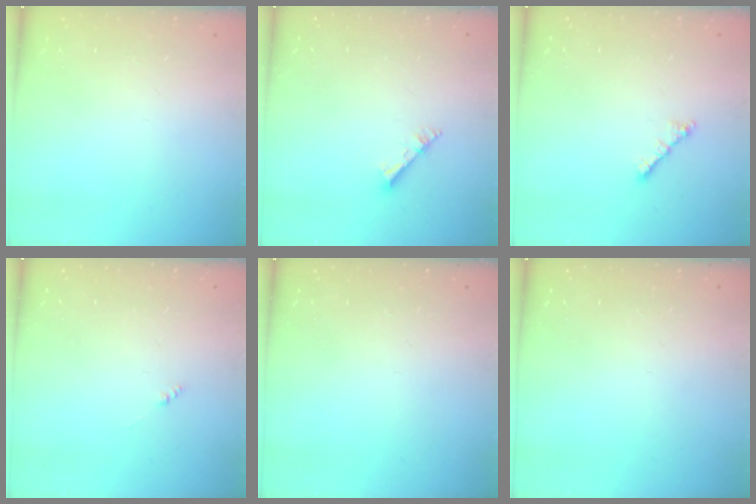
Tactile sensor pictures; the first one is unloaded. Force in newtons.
{"total": 2.7, "press": 2.7, "slide": 0.3}
{"total": 2.0, "press": 1.9, "slide": 0.6}
{"total": 0.0}
{"total": 0.0}
{"total": 0.0}